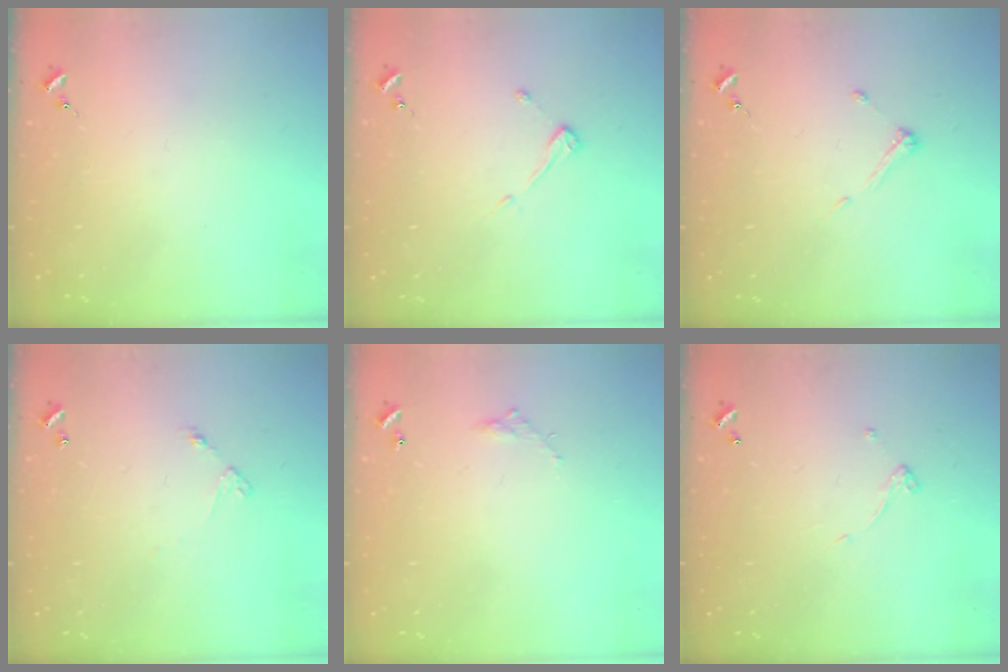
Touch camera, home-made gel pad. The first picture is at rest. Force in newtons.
{"total": 3.8, "press": 3.8, "slide": 0.3}
{"total": 4.3, "press": 4.3, "slide": 0.2}
{"total": 4.9, "press": 4.8, "slide": 0.3}
{"total": 3.5, "press": 3.5, "slide": 0.2}
{"total": 4.9, "press": 4.9, "slide": 0.2}